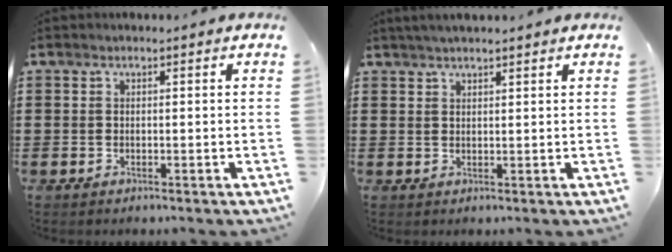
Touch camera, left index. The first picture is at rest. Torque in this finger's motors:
{"motor_torque": [0.44, 0.39, 0.42, 0.09]}